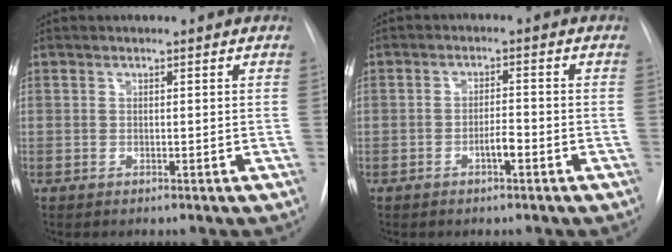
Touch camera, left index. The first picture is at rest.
{"total": 2.6, "force": [-1.2, 0.5, 2.2], "torque": [-0.037, 0.002, -0.021]}